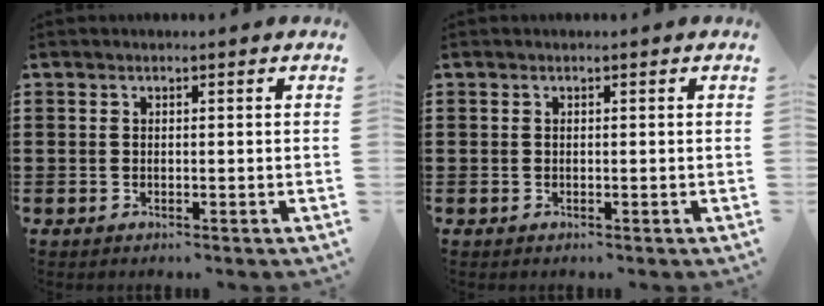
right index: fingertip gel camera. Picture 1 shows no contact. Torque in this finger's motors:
{"motor_torque": [0.56, 0.50, 0.03, 0.01]}